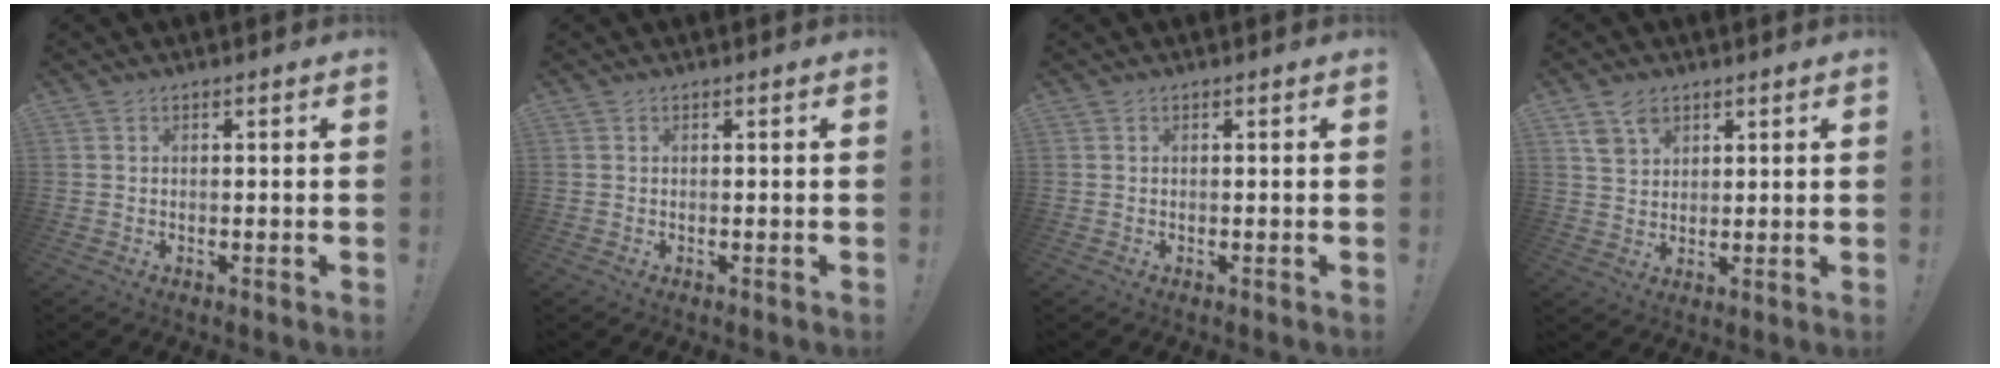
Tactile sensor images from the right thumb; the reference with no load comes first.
{"total": 0.0}
{"total": 0.0}
{"total": 5.7, "force": [3.7, 3.9, 2.0], "torque": [-0.027, -0.014, 0.069]}